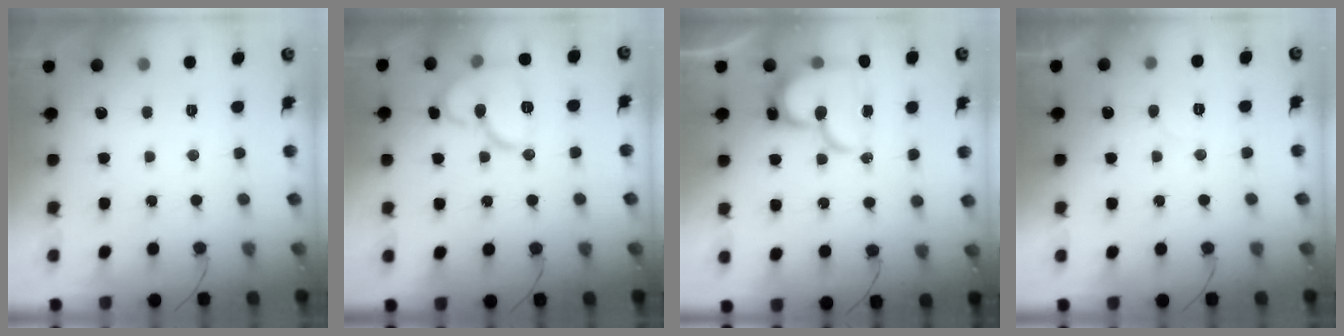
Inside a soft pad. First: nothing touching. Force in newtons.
{"total": 12.8, "press": 12.8, "slide": 0.6}
{"total": 17.4, "press": 17.3, "slide": 1.7}
{"total": 3.7, "press": 3.7, "slide": 0.4}